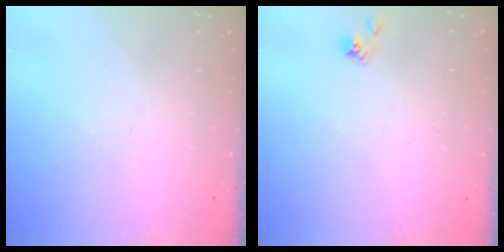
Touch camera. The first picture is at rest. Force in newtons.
{"total": 3.6, "press": 3.6, "slide": 0.6}